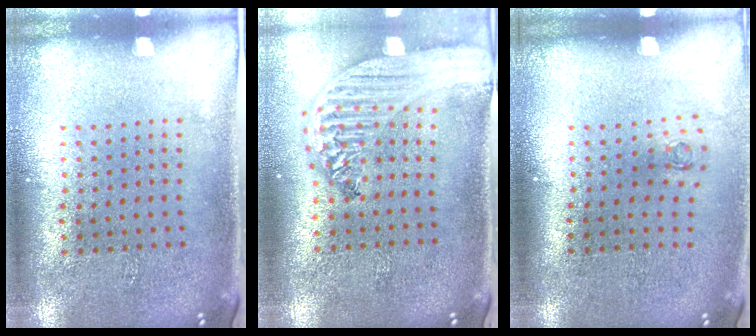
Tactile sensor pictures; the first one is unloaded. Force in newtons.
{"total": 3.0, "press": 2.4, "slide": 1.8}
{"total": 0.6, "press": 0.3, "slide": 0.6}